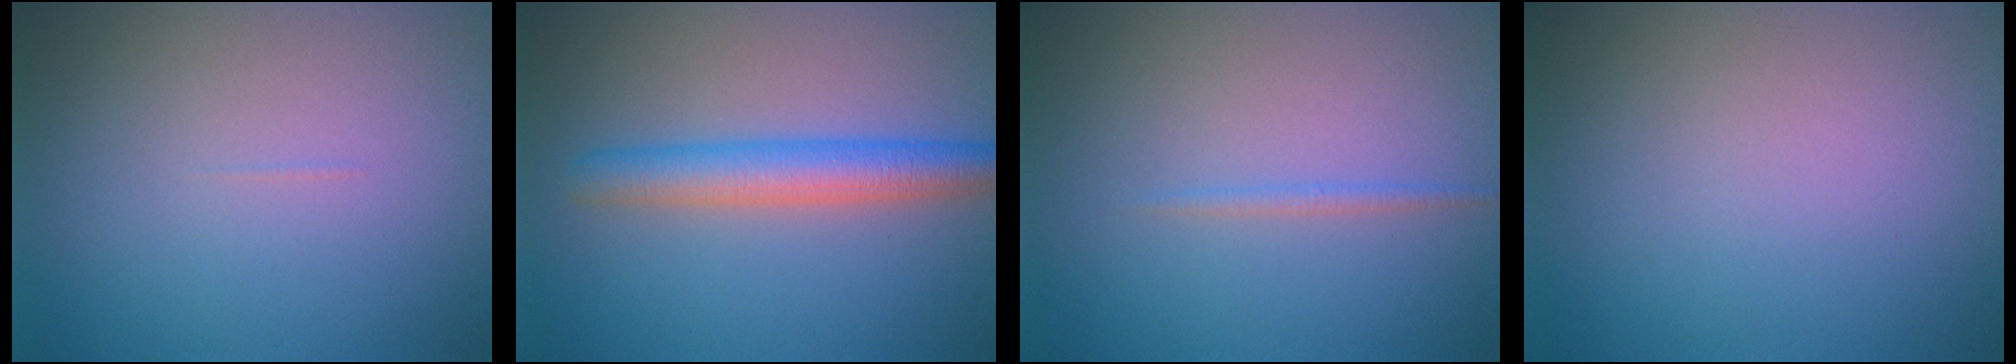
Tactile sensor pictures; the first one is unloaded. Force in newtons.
{"total": 4.1, "press": 4.1, "slide": 0.2}
{"total": 0.7, "press": 0.7, "slide": 0.1}
{"total": 0.0}